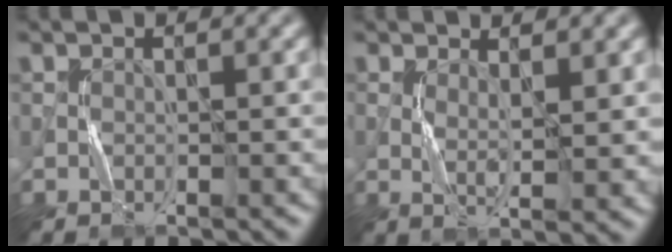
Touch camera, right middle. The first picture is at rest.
{"total": 2.8, "force": [1.1, 0.6, 2.6], "torque": [-0.049, -0.009, 0.022]}